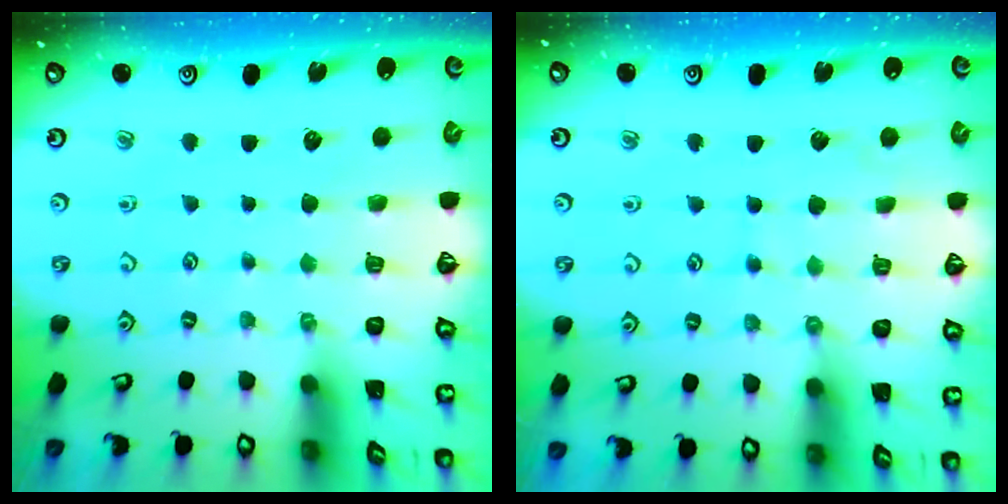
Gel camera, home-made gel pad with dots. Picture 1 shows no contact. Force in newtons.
{"total": 3.0, "press": 2.9, "slide": 0.4}